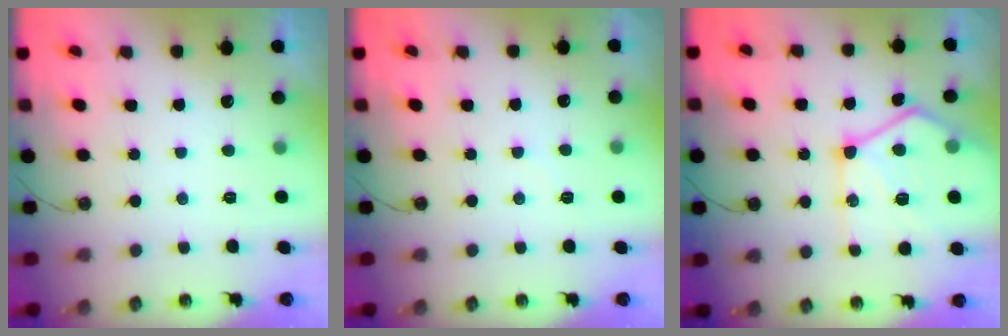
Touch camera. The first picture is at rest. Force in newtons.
{"total": 3.7, "press": 3.7, "slide": 0.6}
{"total": 18.1, "press": 18.0, "slide": 2.0}